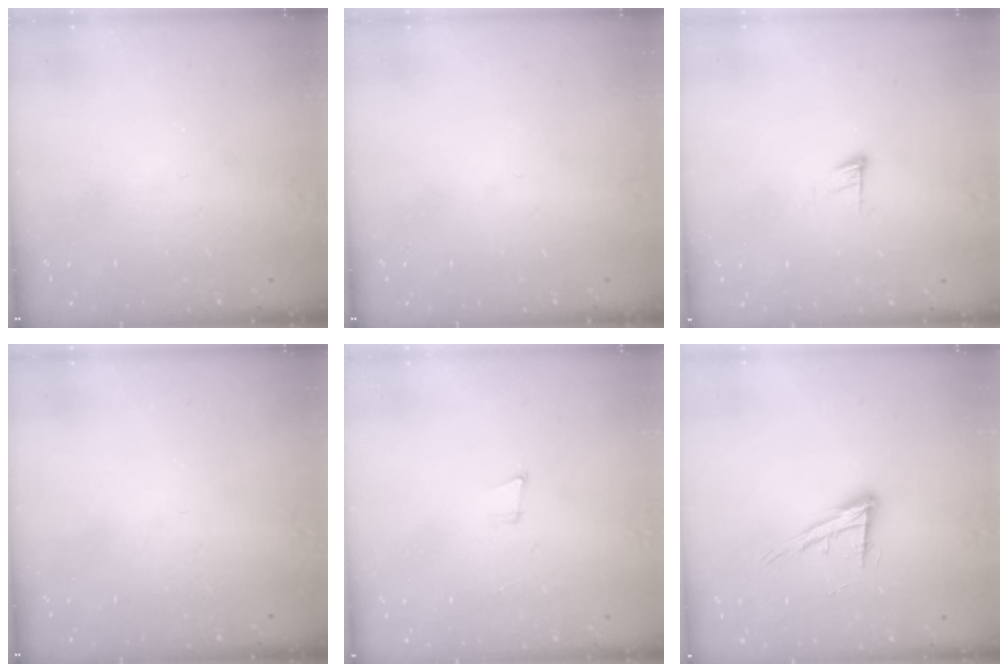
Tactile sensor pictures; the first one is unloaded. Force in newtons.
{"total": 0.0}
{"total": 4.5, "press": 4.5, "slide": 0.4}
{"total": 0.0}
{"total": 4.1, "press": 3.2, "slide": 2.7}
{"total": 13.2, "press": 12.7, "slide": 3.4}